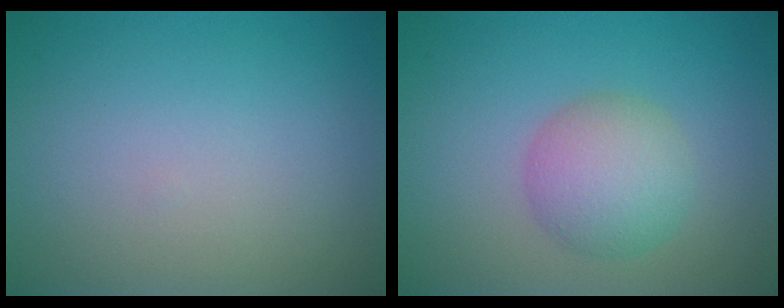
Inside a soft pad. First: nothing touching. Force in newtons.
{"total": 4.3, "press": 4.3, "slide": 0.1}